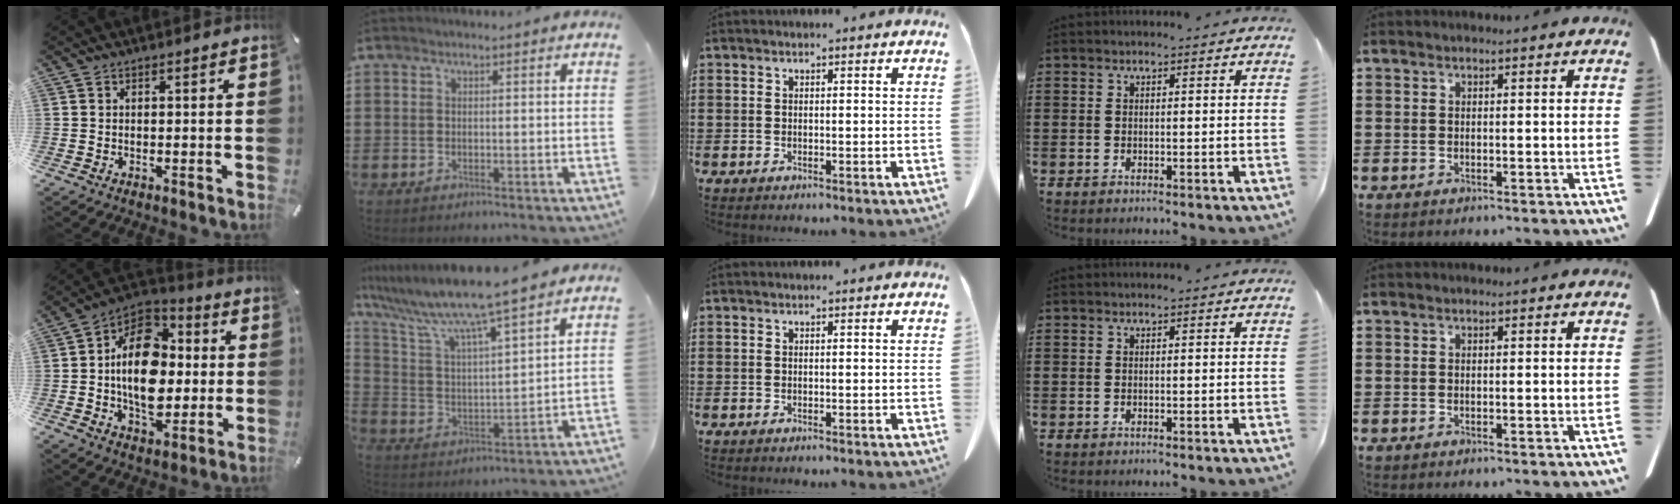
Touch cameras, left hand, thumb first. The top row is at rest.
{"thumb": {"total": 18.6, "force": [-0.8, 13.0, 13.3], "torque": [-0.243, 0.007, -0.018]}, "index": {"total": 9.0, "force": [7.9, -0.7, 4.3], "torque": [-0.118, -0.053, 0.126]}}